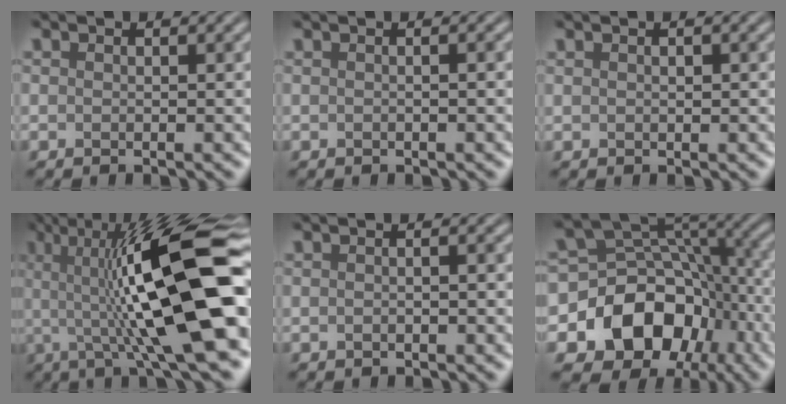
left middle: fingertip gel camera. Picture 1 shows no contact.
{"total": 2.5, "force": [0.5, 1.2, 2.1], "torque": [-0.008, 0.006, -0.017]}
{"total": 0.6, "force": [0.3, 0.3, 0.4], "torque": [-0.009, 0.003, 0.007]}
{"total": 15.3, "force": [0.7, 3.9, 14.8], "torque": [-0.226, 0.014, 0.003]}
{"total": 2.5, "force": [0.5, 1.3, 2.1], "torque": [-0.019, 0.015, -0.015]}
{"total": 11.6, "force": [-4.3, 8.9, 6.1], "torque": [-0.104, -0.003, -0.078]}